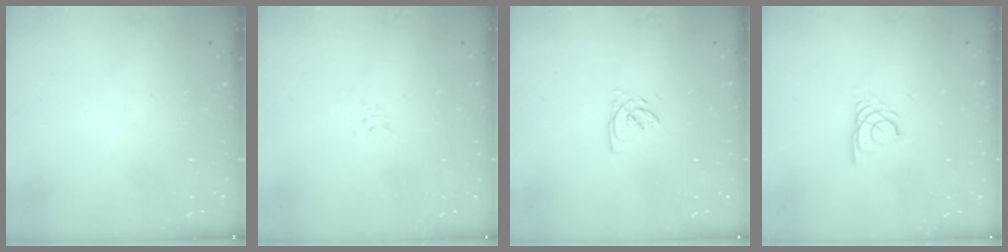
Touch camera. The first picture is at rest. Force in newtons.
{"total": 0.5, "press": 0.5, "slide": 0.2}
{"total": 2.5, "press": 2.5, "slide": 0.3}
{"total": 2.4, "press": 2.4, "slide": 0.2}